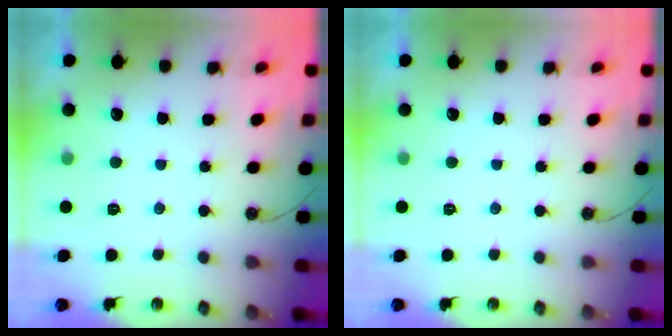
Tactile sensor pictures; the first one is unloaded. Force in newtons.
{"total": 0.0}